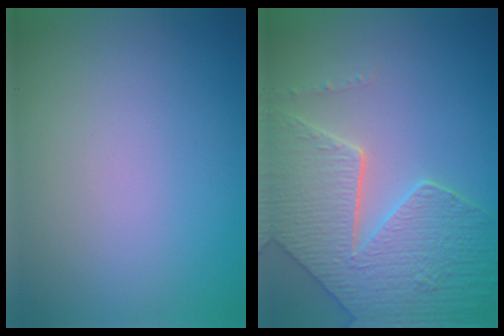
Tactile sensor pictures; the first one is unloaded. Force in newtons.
{"total": 8.3, "press": 6.1, "slide": 5.6}